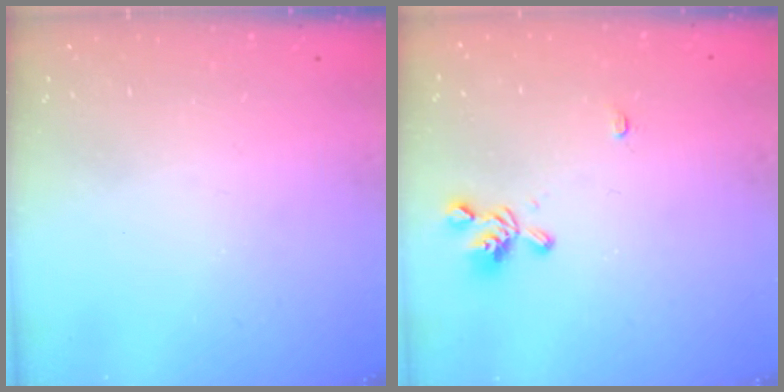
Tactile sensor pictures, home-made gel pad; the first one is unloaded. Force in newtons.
{"total": 3.0, "press": 2.9, "slide": 0.8}